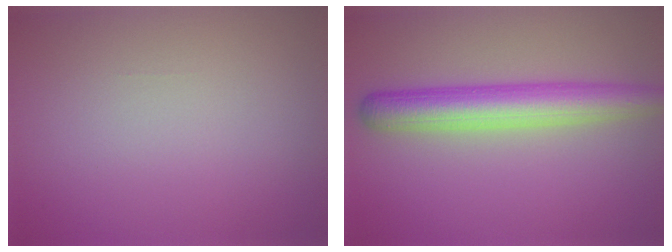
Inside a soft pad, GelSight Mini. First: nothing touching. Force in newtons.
{"total": 5.5, "press": 5.5, "slide": 0.3}